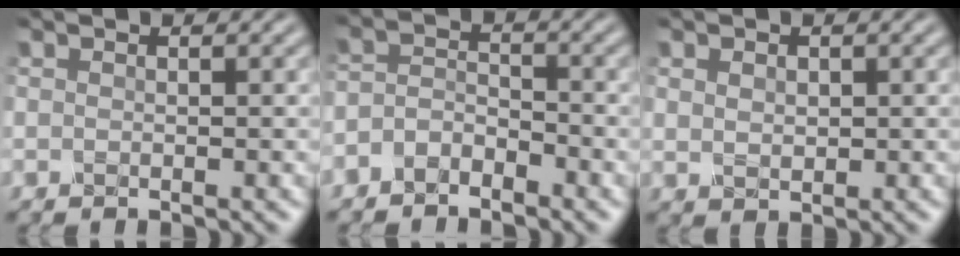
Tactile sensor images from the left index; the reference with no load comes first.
{"total": 2.3, "force": [-1.8, 1.1, 1.0], "torque": [-0.022, 0.006, -0.042]}
{"total": 1.4, "force": [0.5, 1.1, 0.8], "torque": [-0.016, -0.002, 0.012]}